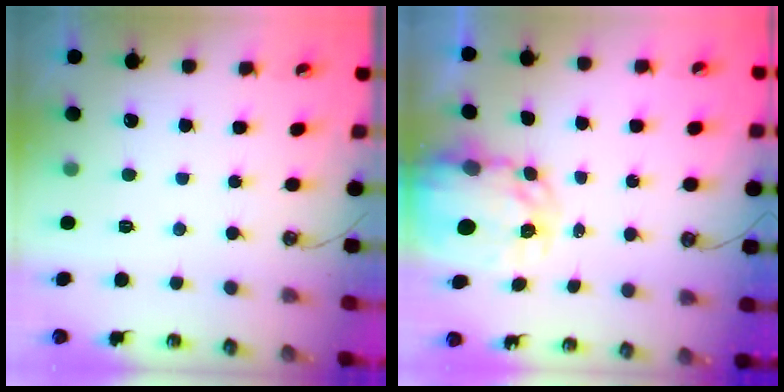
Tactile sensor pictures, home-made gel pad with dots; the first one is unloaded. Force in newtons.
{"total": 5.5, "press": 5.5, "slide": 0.3}